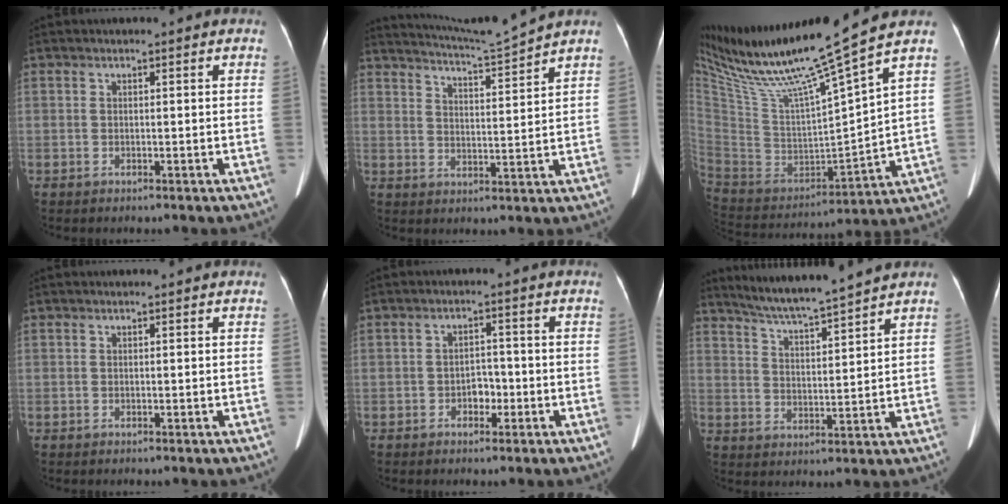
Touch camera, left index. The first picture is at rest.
{"total": 8.6, "force": [8.0, -2.7, 1.2], "torque": [-0.037, -0.032, 0.137]}
{"total": 20.1, "force": [15.7, -1.7, 12.4], "torque": [-0.221, -0.030, 0.289]}
{"total": 0.0}
{"total": 2.5, "force": [-1.1, 1.6, 1.5], "torque": [-0.017, 0.005, -0.020]}
{"total": 10.2, "force": [9.4, -1.2, 3.8], "torque": [-0.070, 0.005, 0.158]}